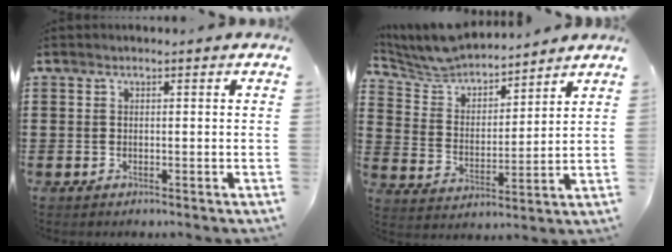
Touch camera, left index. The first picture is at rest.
{"total": 6.3, "force": [6.1, 1.2, 0.7], "torque": [-0.050, -0.039, 0.107]}